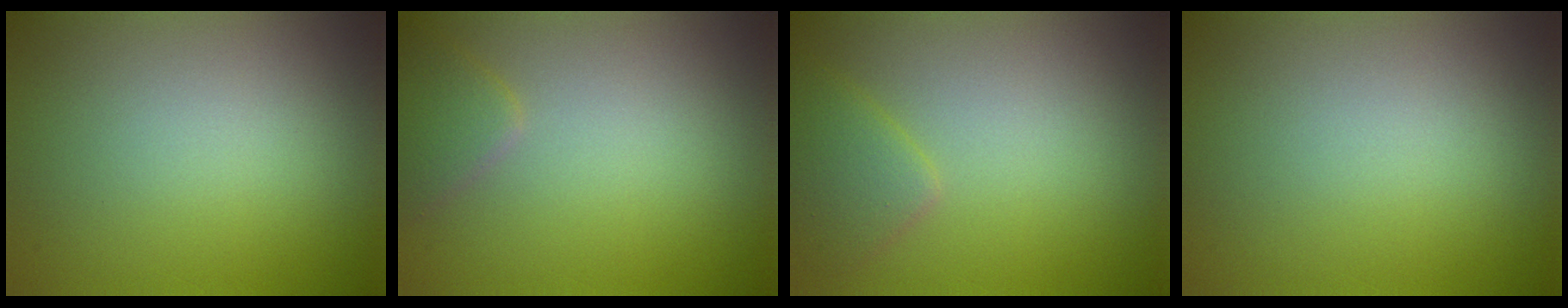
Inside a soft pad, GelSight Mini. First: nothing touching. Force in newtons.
{"total": 1.8, "press": 1.8, "slide": 0.1}
{"total": 2.4, "press": 2.4, "slide": 0.1}
{"total": 0.0}